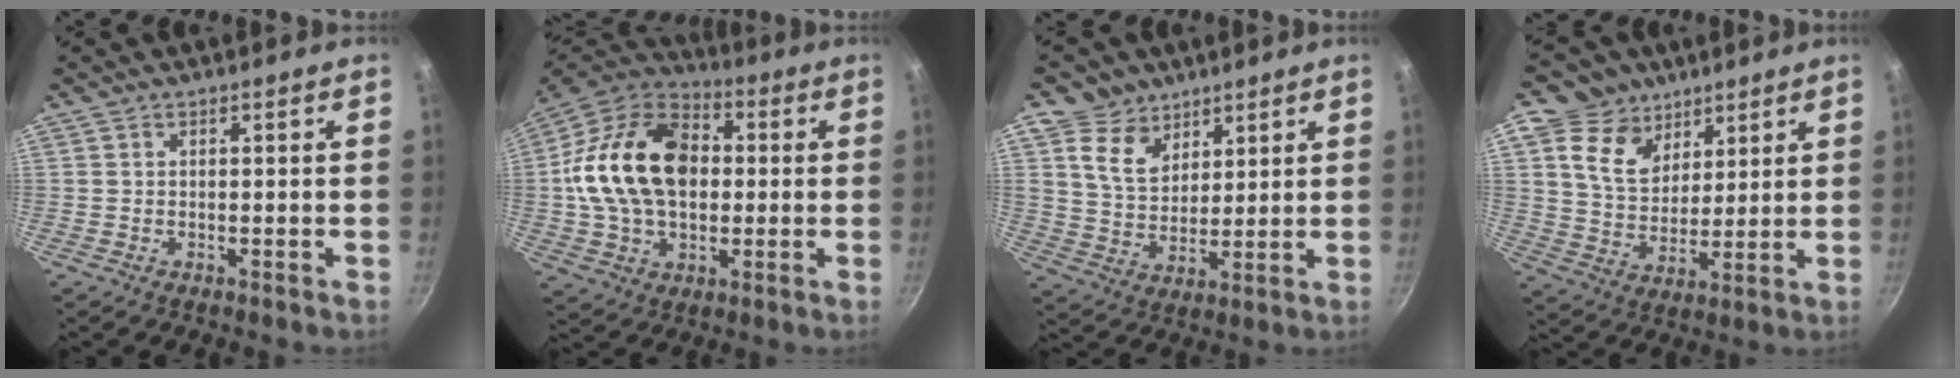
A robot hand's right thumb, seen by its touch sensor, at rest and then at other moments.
{"total": 22.6, "force": [1.5, 15.8, 16.1], "torque": [-0.268, 0.033, 0.018]}
{"total": 8.7, "force": [5.2, 6.3, 3.0], "torque": [-0.017, -0.040, 0.094]}
{"total": 11.9, "force": [6.6, 8.7, 4.8], "torque": [-0.046, -0.038, 0.118]}